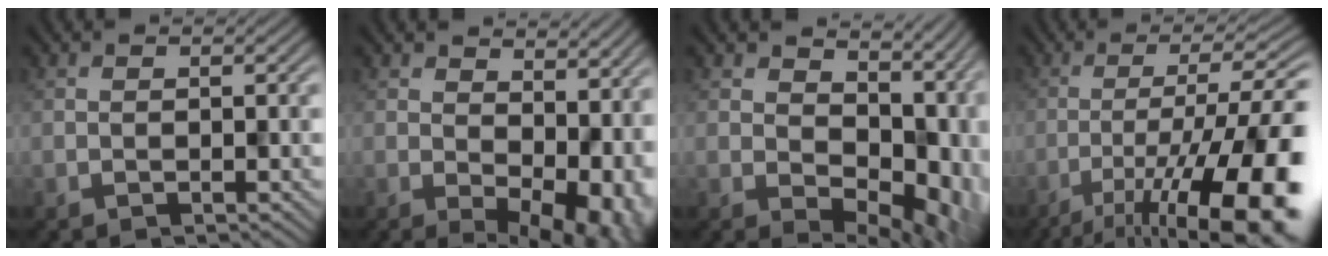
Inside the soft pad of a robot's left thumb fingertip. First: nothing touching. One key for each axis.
{"total": 11.1, "fx": 0.7, "fy": 7.1, "fz": 8.6, "tx": -0.096, "ty": -0.029, "tz": 0.057}
{"total": 11.0, "fx": 2.4, "fy": 6.9, "fz": 8.3, "tx": -0.110, "ty": -0.021, "tz": 0.072}
{"total": 16.3, "fx": -8.2, "fy": 4.8, "fz": 13.2, "tx": -0.183, "ty": -0.007, "tz": -0.121}